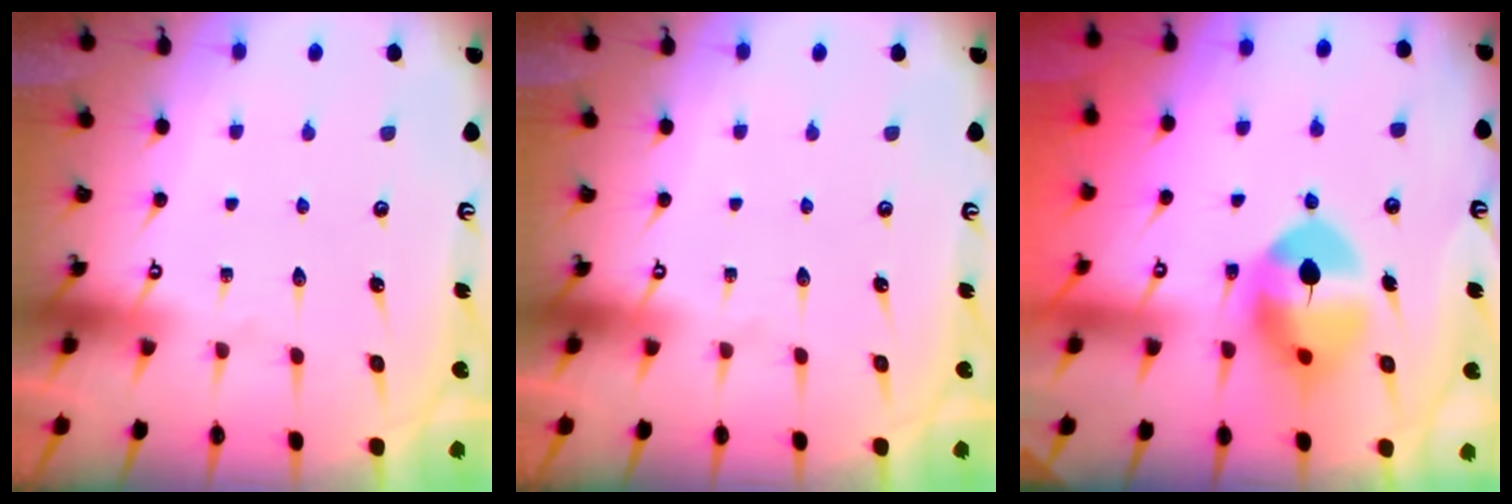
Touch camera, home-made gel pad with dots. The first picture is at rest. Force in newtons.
{"total": 0.0}
{"total": 10.8, "press": 10.7, "slide": 1.1}